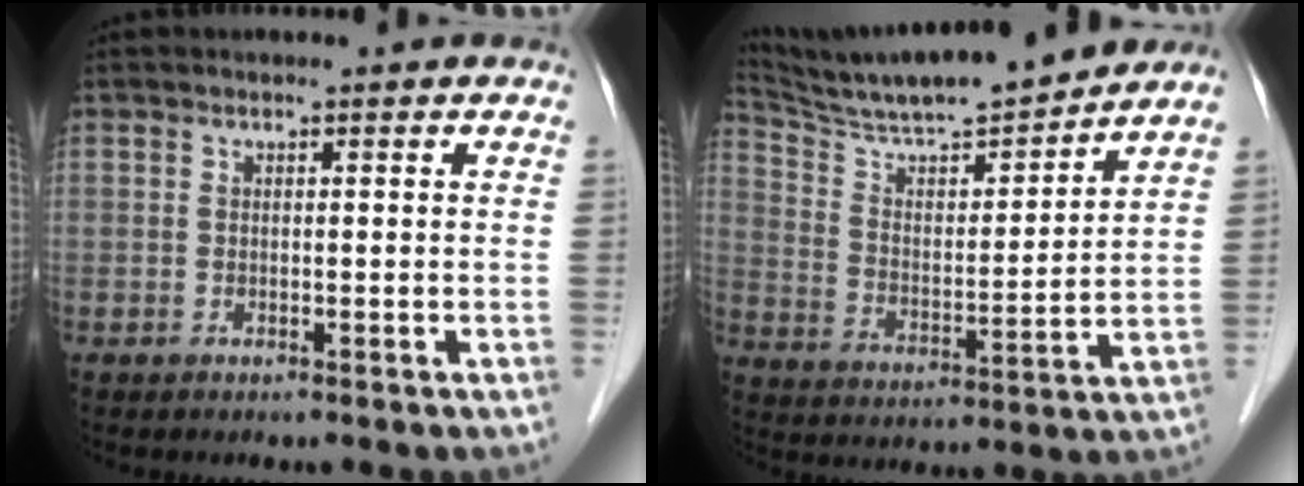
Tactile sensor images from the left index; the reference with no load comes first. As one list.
[{"total": 17.1, "force": [15.7, 0.7, 6.9], "torque": [-0.127, 0.001, 0.261]}]